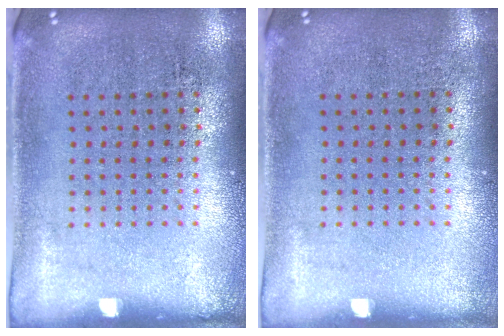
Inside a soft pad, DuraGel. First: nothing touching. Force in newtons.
{"total": 0.0}